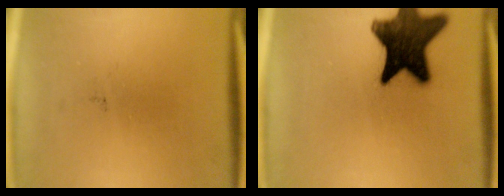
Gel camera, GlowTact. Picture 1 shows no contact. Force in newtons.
{"total": 16.3}